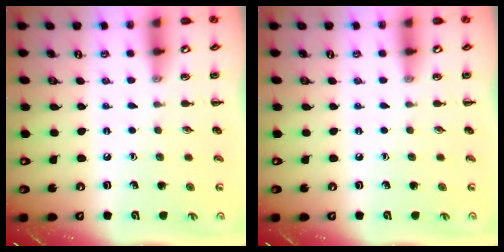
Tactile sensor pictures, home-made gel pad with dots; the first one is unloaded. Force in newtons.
{"total": 0.0}